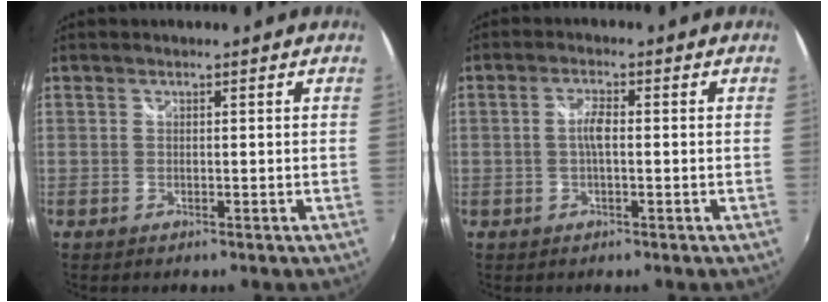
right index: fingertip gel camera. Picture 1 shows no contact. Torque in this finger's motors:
{"motor_torque": [0.41, -0.01, 0.23, 0.07]}